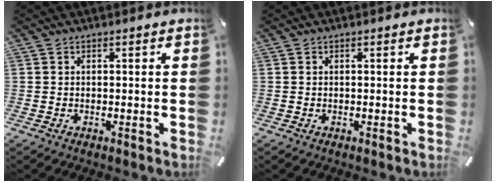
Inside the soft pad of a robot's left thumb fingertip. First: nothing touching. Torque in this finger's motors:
{"motor_torque": [0.00, 0.00, -0.02, 0.02, 0.00]}